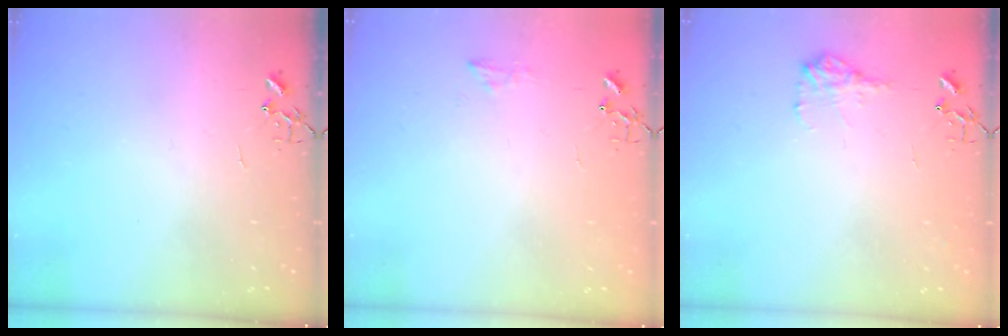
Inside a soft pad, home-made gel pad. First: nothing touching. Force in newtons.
{"total": 6.9, "press": 6.8, "slide": 0.7}
{"total": 9.3, "press": 9.3, "slide": 0.3}